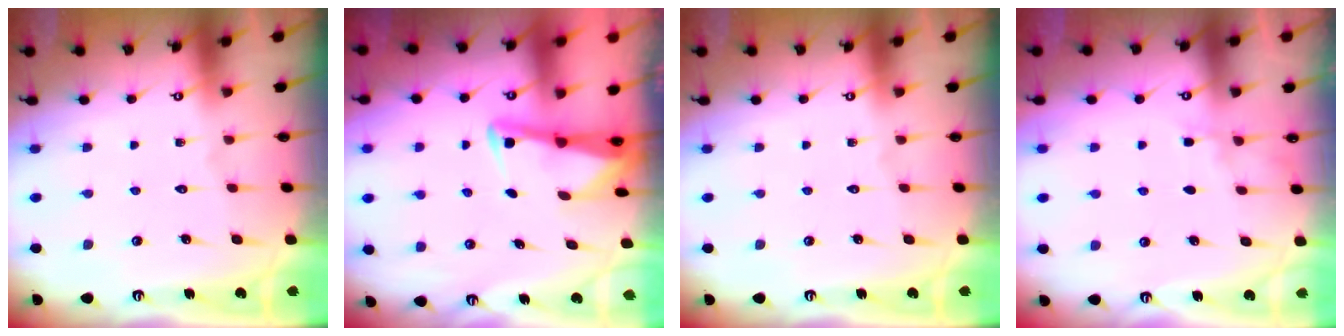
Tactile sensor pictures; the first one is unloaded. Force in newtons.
{"total": 3.0, "press": 3.0, "slide": 0.4}
{"total": 0.0}
{"total": 4.0, "press": 4.0, "slide": 0.5}